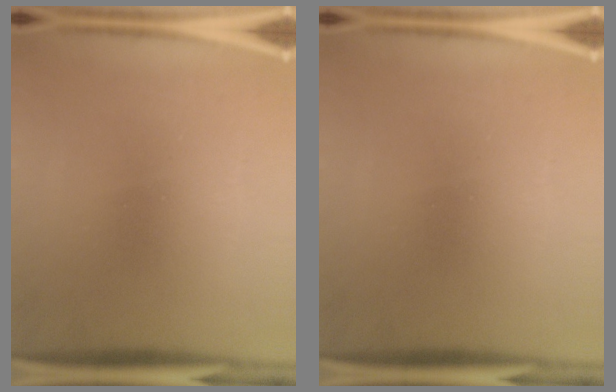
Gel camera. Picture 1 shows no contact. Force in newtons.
{"total": 0.0}